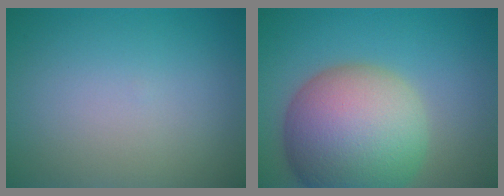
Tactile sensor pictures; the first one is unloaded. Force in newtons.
{"total": 13.3, "press": 13.2, "slide": 0.8}